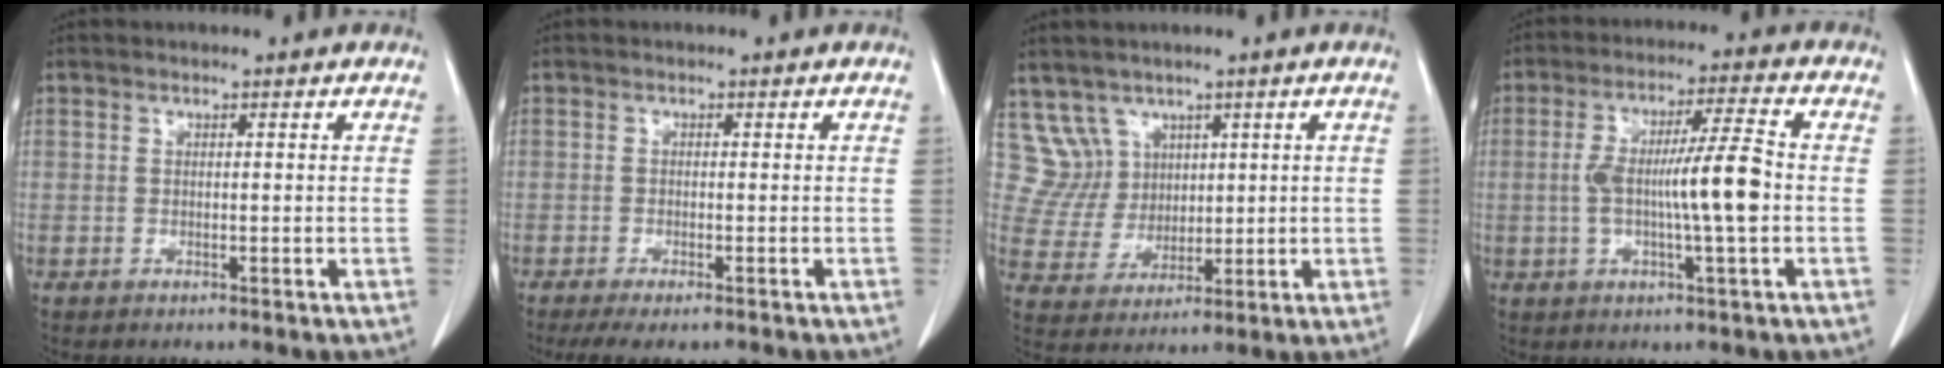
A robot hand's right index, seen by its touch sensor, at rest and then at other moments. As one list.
[{"total": 5.7, "force": [-4.6, 1.2, 3.2], "torque": [-0.043, -0.011, -0.068]}, {"total": 6.5, "force": [3.8, 5.3, -0.5], "torque": [0.004, 0.018, 0.089]}, {"total": 9.9, "force": [-1.0, 0.3, 9.9], "torque": [-0.180, 0.011, -0.019]}]